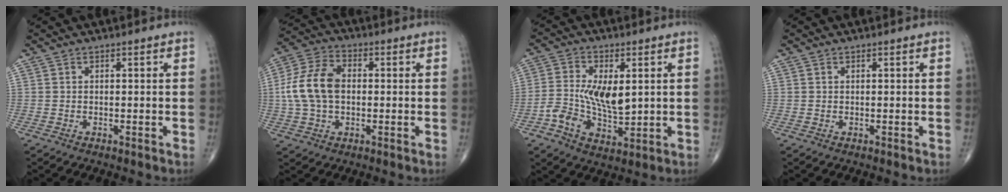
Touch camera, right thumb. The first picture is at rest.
{"total": 11.7, "force": [0.2, 7.8, 8.8], "torque": [-0.175, 0.024, 0.000]}
{"total": 11.1, "force": [0.2, 6.3, 9.2], "torque": [-0.160, 0.005, 0.012]}
{"total": 0.0}